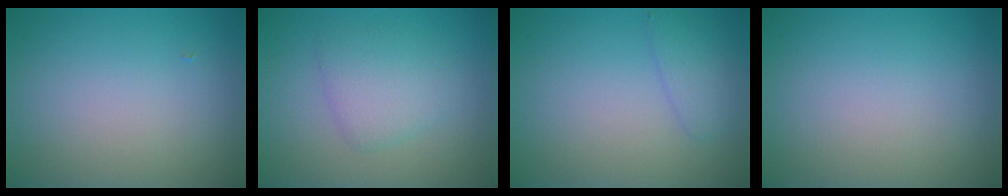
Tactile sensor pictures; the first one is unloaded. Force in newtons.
{"total": 2.8, "press": 2.8, "slide": 0.2}
{"total": 1.9, "press": 1.9, "slide": 0.1}
{"total": 0.0}